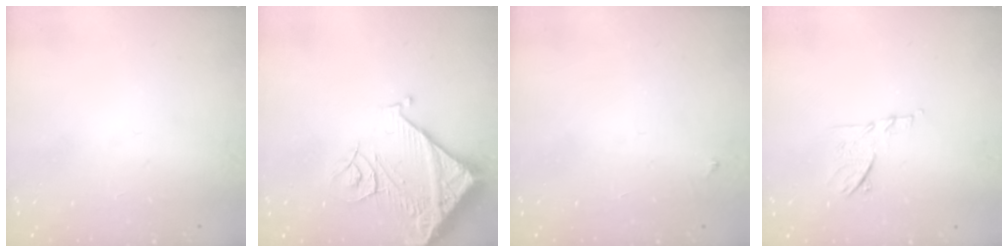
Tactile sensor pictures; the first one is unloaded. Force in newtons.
{"total": 13.6, "press": 13.6, "slide": 1.6}
{"total": 3.2, "press": 3.2, "slide": 0.5}
{"total": 8.2, "press": 8.2, "slide": 0.8}